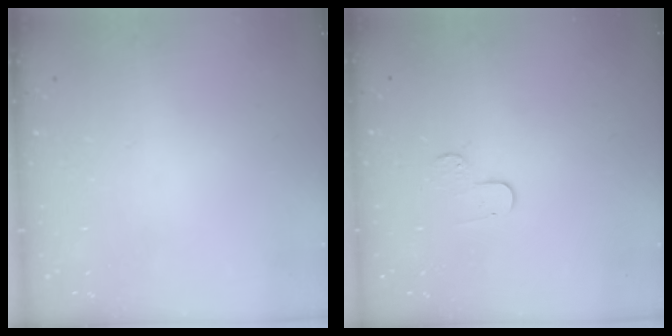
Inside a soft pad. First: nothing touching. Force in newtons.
{"total": 5.5, "press": 5.5, "slide": 0.6}